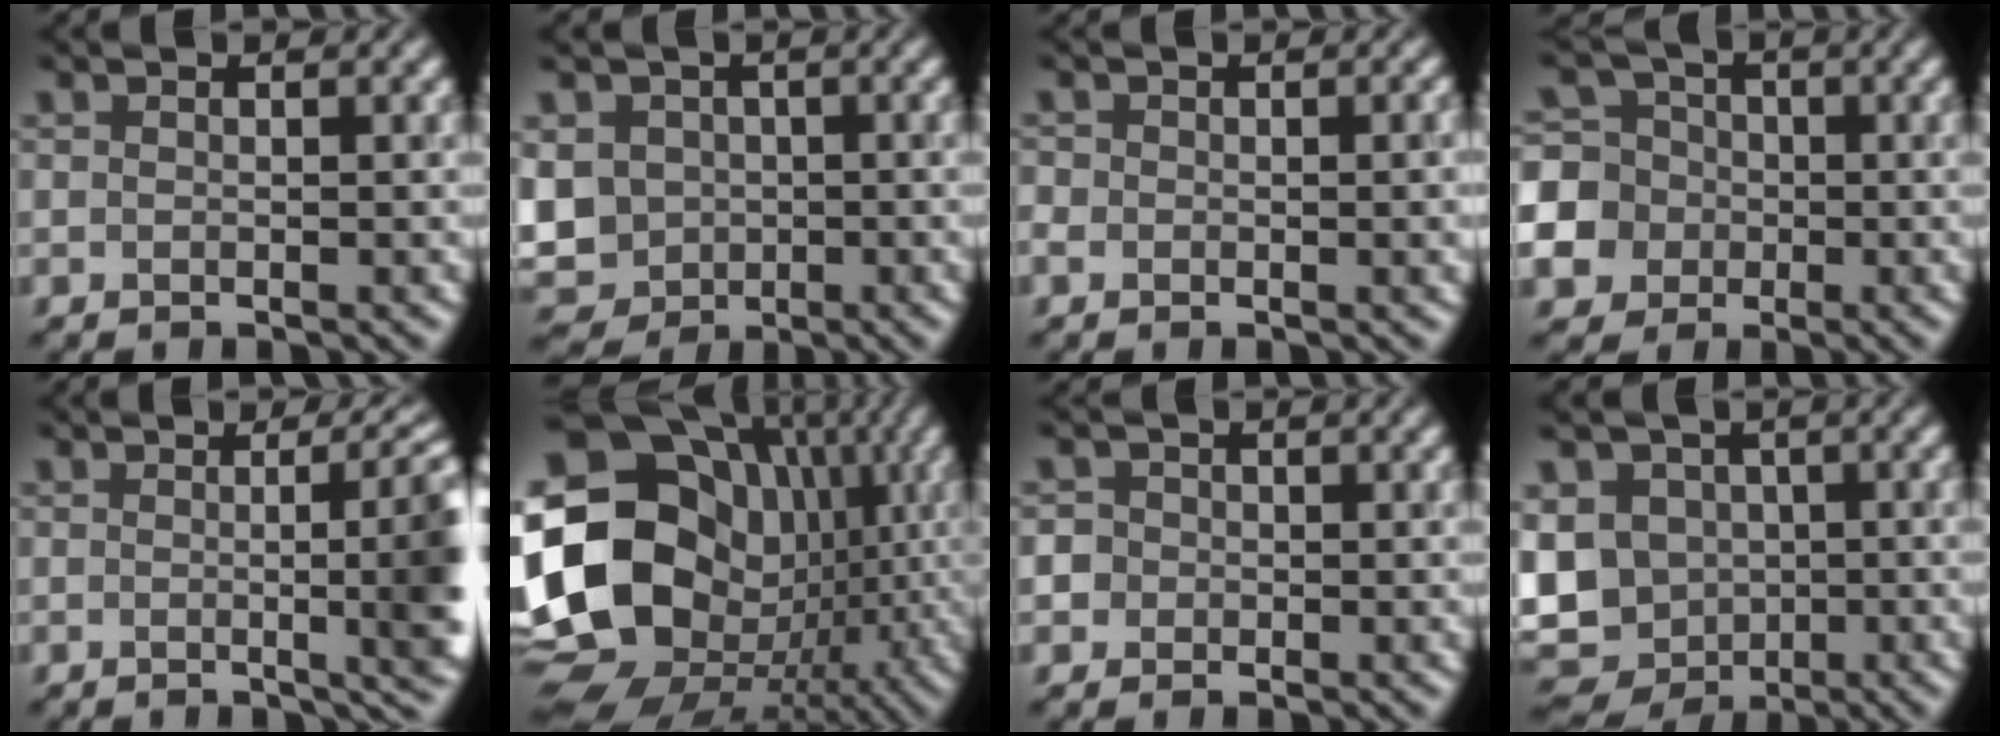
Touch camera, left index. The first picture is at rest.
{"total": 7.4, "force": [-0.6, 6.6, 3.3], "torque": [-0.083, -0.001, -0.032]}
{"total": 3.6, "force": [-0.5, 2.6, 2.4], "torque": [-0.015, 0.008, -0.012]}
{"total": 10.1, "force": [-2.6, 9.4, 2.5], "torque": [-0.086, -0.005, -0.069]}
{"total": 9.7, "force": [-0.3, 3.5, 9.1], "torque": [-0.070, 0.011, -0.012]}
{"total": 20.7, "force": [-0.5, 17.7, 10.7], "torque": [-0.198, 0.006, -0.042]}
{"total": 3.7, "force": [-0.2, 3.5, 1.2], "torque": [0.002, 0.028, -0.033]}
{"total": 10.9, "force": [-1.4, 9.3, 5.5], "torque": [-0.104, 0.004, -0.045]}